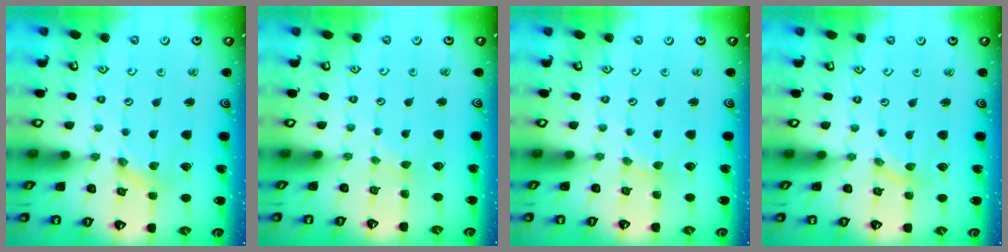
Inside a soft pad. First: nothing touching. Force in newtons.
{"total": 1.2, "press": 1.2, "slide": 0.2}
{"total": 0.0}
{"total": 0.0}